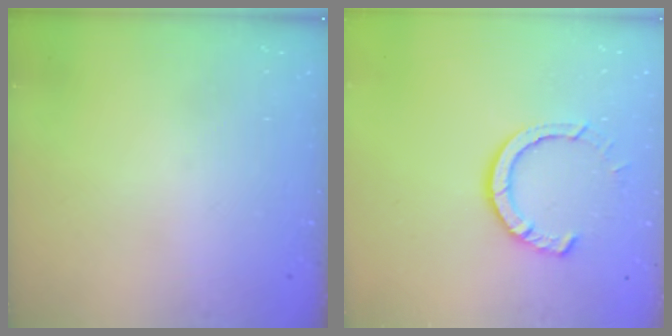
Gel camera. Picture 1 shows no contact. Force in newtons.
{"total": 8.5, "press": 8.4, "slide": 1.0}